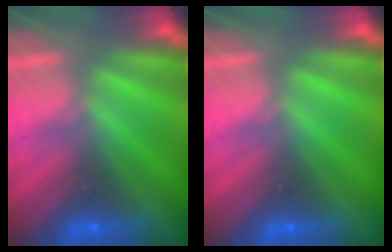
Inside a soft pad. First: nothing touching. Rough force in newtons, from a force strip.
{"total": 0.0}